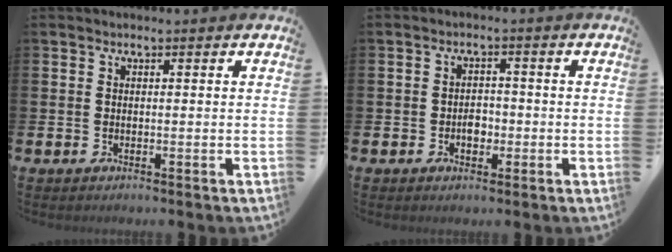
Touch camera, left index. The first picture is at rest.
{"total": 2.2, "force": [-0.5, 1.6, 1.3], "torque": [-0.010, -0.001, -0.015]}